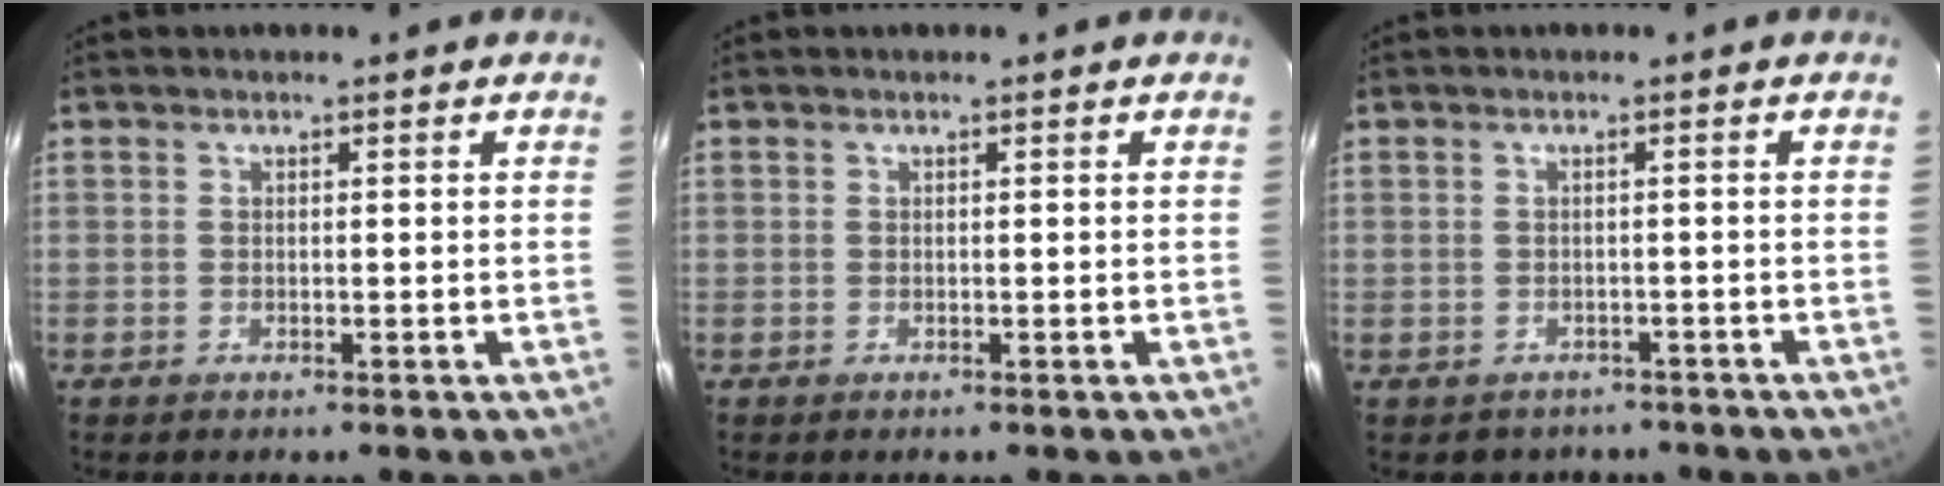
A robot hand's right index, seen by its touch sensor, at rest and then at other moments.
{"total": 0.0}
{"total": 3.7, "force": [-2.6, 2.7, 0.2], "torque": [0.001, 0.015, -0.027]}